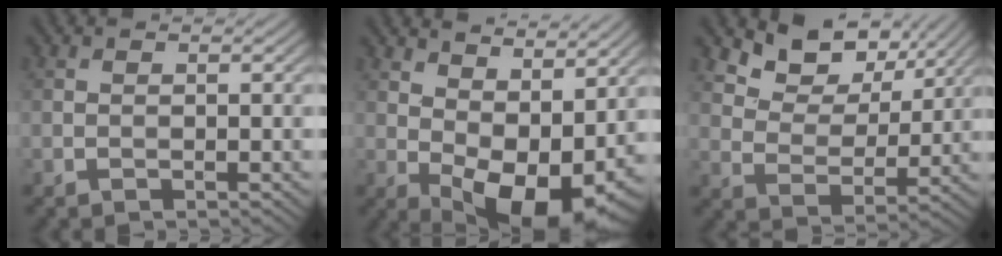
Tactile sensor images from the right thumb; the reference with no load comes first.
{"total": 12.8, "force": [2.8, 7.1, 10.2], "torque": [-0.153, -0.010, 0.066]}
{"total": 8.7, "force": [6.1, 4.8, 4.0], "torque": [-0.082, -0.012, 0.116]}